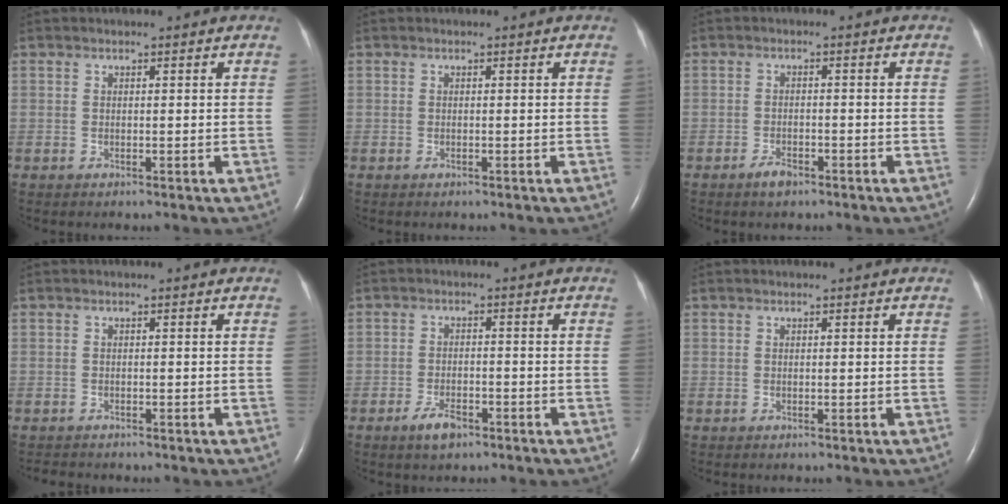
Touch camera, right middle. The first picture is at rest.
{"total": 0.0}
{"total": 2.2, "force": [-1.6, 0.9, 1.2], "torque": [-0.027, 0.000, -0.027]}
{"total": 1.7, "force": [-1.6, 0.5, 0.1], "torque": [-0.006, -0.005, -0.021]}
{"total": 3.6, "force": [-2.4, 1.5, 2.3], "torque": [-0.048, 0.000, -0.040]}
{"total": 0.0}